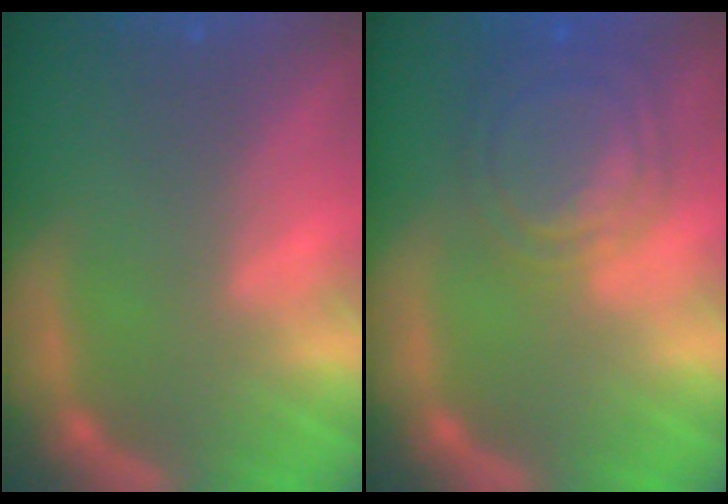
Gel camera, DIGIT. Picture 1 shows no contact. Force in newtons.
{"total": 7.6}